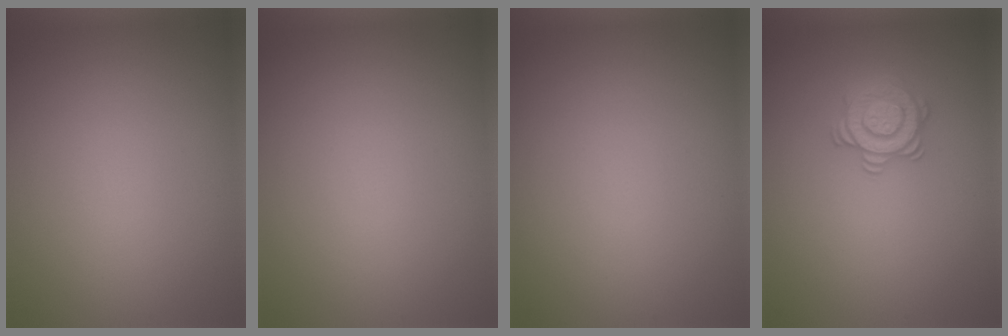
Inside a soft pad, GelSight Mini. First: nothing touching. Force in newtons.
{"total": 0.0}
{"total": 0.0}
{"total": 2.8, "press": 2.8, "slide": 0.4}